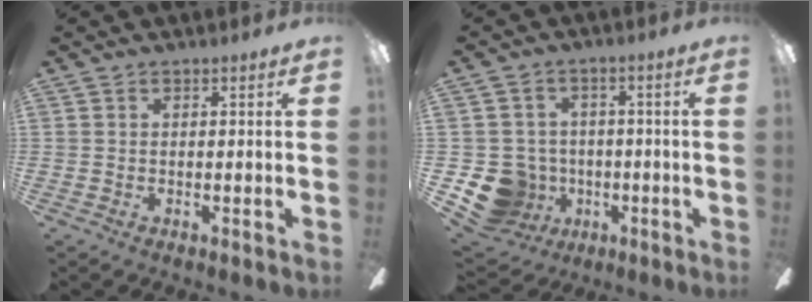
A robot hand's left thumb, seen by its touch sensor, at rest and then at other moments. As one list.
[{"total": 10.7, "force": [-3.8, 9.5, 3.4], "torque": [-0.098, 0.022, -0.060]}]